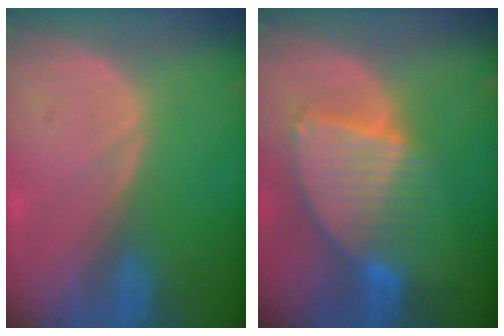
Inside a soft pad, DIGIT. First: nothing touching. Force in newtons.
{"total": 8.4, "press": 7.3, "slide": 4.1}